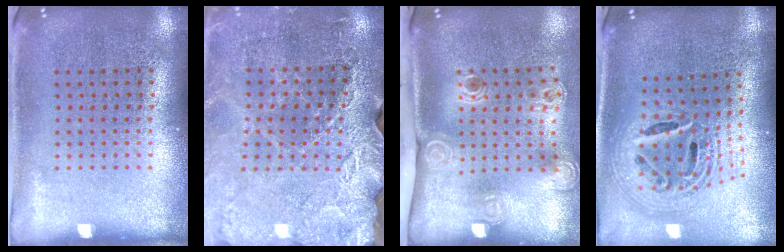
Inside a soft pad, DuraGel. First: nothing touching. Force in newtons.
{"total": 3.0, "press": 3.0, "slide": 0.1}
{"total": 2.3, "press": 1.6, "slide": 1.7}
{"total": 2.3, "press": 1.7, "slide": 1.5}